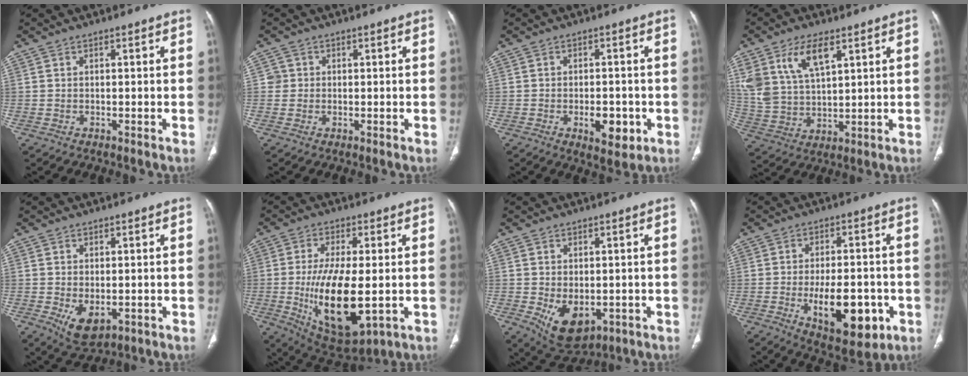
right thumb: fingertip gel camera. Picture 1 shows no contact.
{"total": 1.9, "force": [0.2, 1.8, 0.0], "torque": [0.013, 0.006, 0.000]}
{"total": 6.7, "force": [-2.1, 3.6, 5.3], "torque": [-0.059, 0.004, -0.021]}
{"total": 12.1, "force": [6.1, 6.1, 8.5], "torque": [-0.166, -0.017, 0.131]}
{"total": 6.0, "force": [-1.4, 3.6, 4.6], "torque": [-0.078, -0.009, -0.009]}
{"total": 17.1, "force": [-2.5, 7.0, 15.4], "torque": [-0.271, -0.022, -0.022]}
{"total": 8.8, "force": [-2.0, 5.6, 6.5], "torque": [-0.091, -0.011, -0.011]}
{"total": 14.6, "force": [-4.2, 7.0, 12.0], "torque": [-0.155, 0.008, -0.049]}